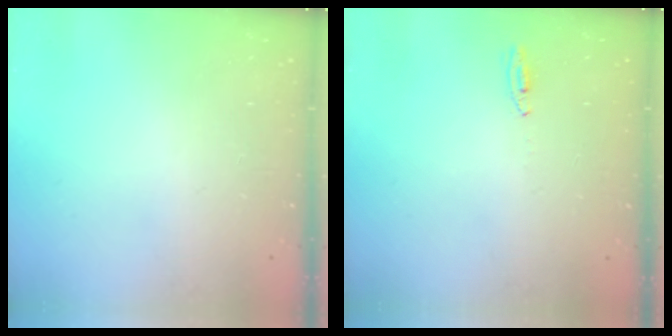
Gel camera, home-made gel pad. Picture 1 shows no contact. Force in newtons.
{"total": 2.7, "press": 2.5, "slide": 1.0}